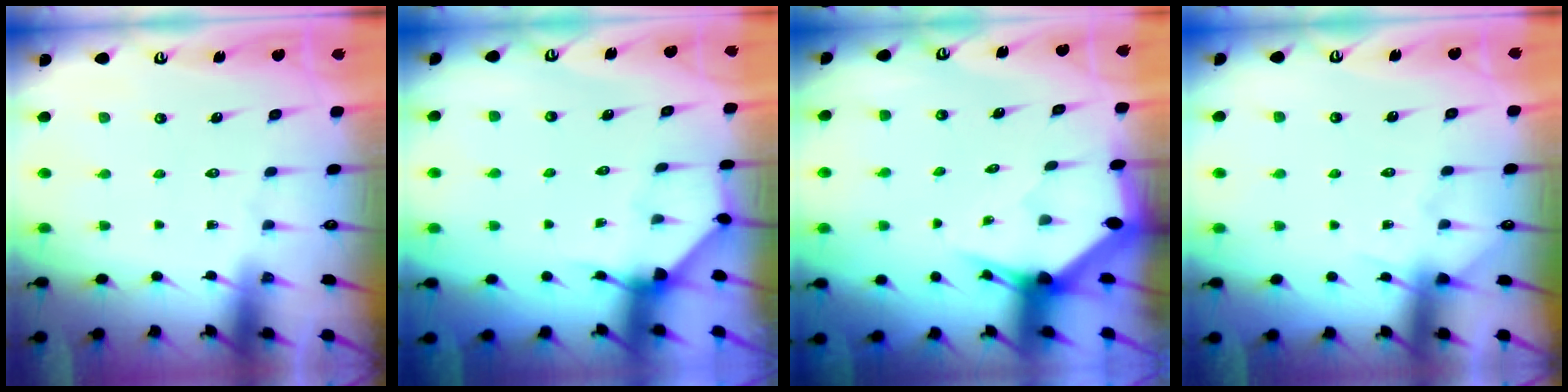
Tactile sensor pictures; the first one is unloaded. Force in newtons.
{"total": 3.6, "press": 3.5, "slide": 0.6}
{"total": 3.3, "press": 3.3, "slide": 0.2}
{"total": 5.5, "press": 5.5, "slide": 0.7}